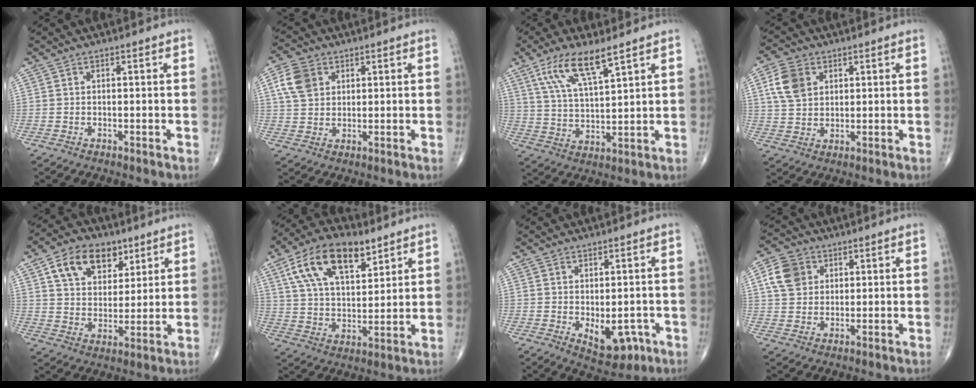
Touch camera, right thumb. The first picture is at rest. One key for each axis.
{"total": 7.0, "fx": 2.4, "fy": 5.3, "fz": 3.8, "tx": -0.062, "ty": 0.001, "tz": 0.044}
{"total": 10.5, "fx": 6.3, "fy": 2.7, "fz": 7.9, "tx": -0.152, "ty": -0.025, "tz": 0.130}
{"total": 7.6, "fx": 2.6, "fy": 5.5, "fz": 4.5, "tx": -0.075, "ty": -0.004, "tz": 0.050}
{"total": 13.1, "fx": 6.4, "fy": 8.8, "fz": 7.3, "tx": -0.090, "ty": -0.020, "tz": 0.114}
{"total": 16.7, "fx": 8.6, "fy": 8.4, "fz": 11.6, "tx": -0.183, "ty": -0.021, "tz": 0.155}
{"total": 7.1, "fx": -2.0, "fy": 4.2, "fz": 5.4, "tx": -0.049, "ty": 0.000, "tz": -0.013}
{"total": 7.5, "fx": 2.4, "fy": 6.1, "fz": 3.6, "tx": -0.049, "ty": 0.001, "tz": 0.041}